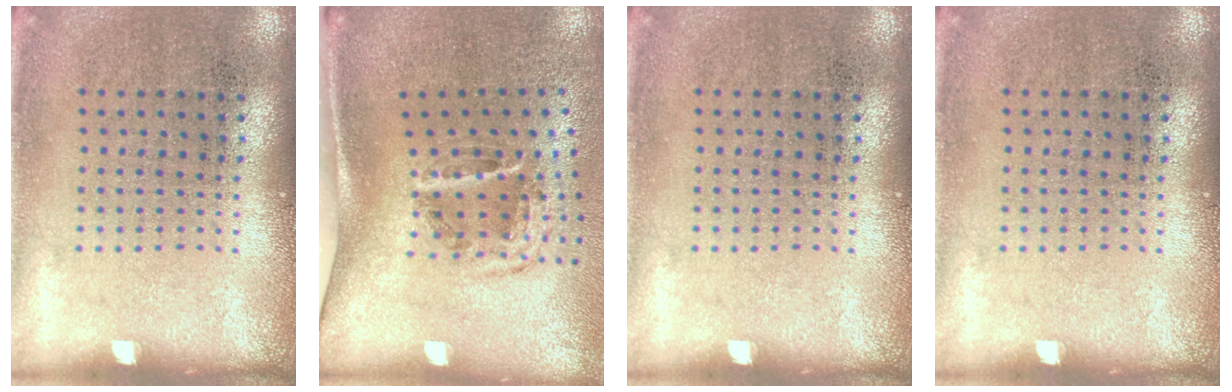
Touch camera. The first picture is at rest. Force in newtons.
{"total": 2.0, "press": 1.2, "slide": 1.6}
{"total": 0.0}
{"total": 0.0}